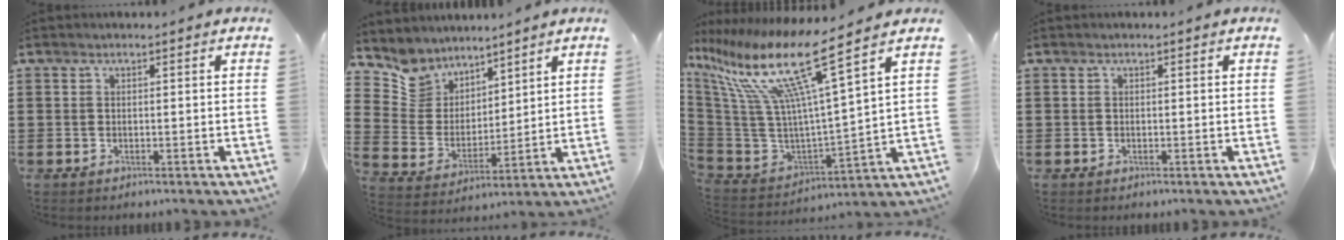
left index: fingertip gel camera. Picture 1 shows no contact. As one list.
[{"total": 7.2, "force": [6.0, 3.9, -0.6], "torque": [-0.040, -0.047, 0.116]}, {"total": 15.4, "force": [9.4, 2.0, 12.0], "torque": [-0.265, -0.057, 0.146]}, {"total": 0.0}]